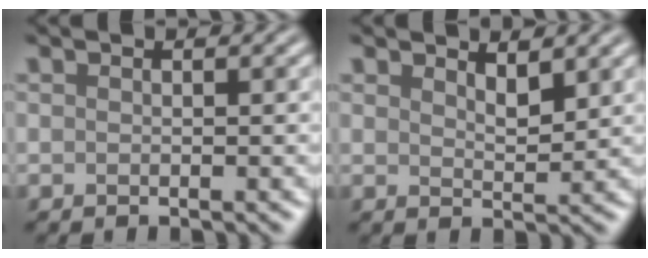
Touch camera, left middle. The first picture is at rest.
{"total": 1.9, "force": [1.6, 0.4, 0.9], "torque": [-0.015, -0.005, 0.026]}